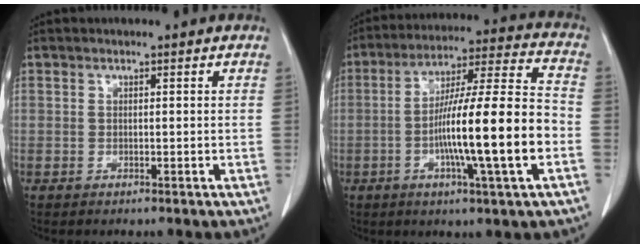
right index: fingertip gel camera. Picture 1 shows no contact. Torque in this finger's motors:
{"motor_torque": [2.12, -0.02, 1.05, 0.21]}